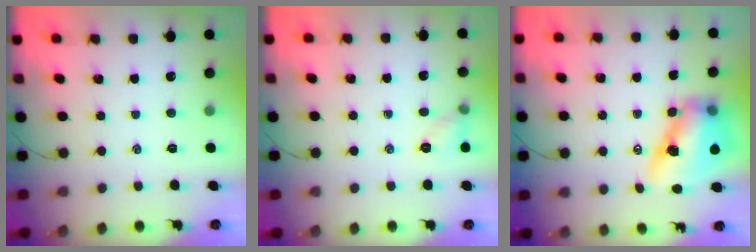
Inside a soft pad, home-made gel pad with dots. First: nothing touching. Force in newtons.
{"total": 5.9, "press": 5.8, "slide": 1.0}
{"total": 12.9, "press": 12.4, "slide": 3.6}